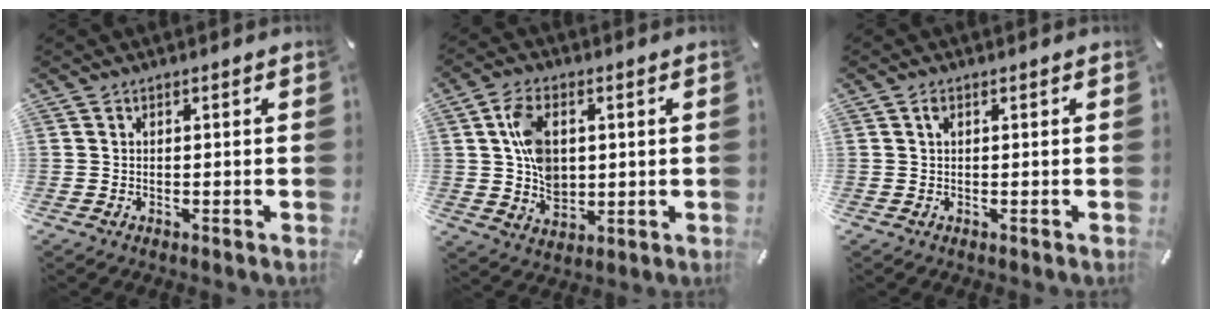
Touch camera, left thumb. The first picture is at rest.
{"total": 9.9, "force": [1.7, 7.0, 6.8], "torque": [-0.134, 0.002, 0.029]}
{"total": 0.9, "force": [0.3, 0.5, 0.7], "torque": [-0.015, 0.003, 0.006]}